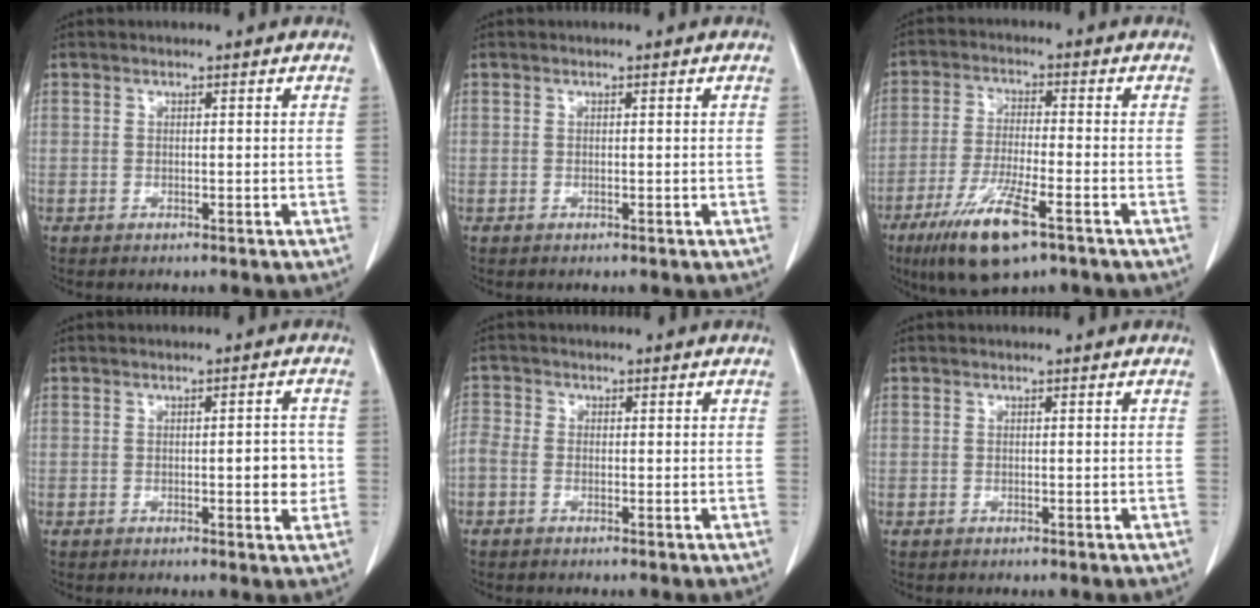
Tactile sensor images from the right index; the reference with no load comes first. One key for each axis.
{"total": 0.0}
{"total": 10.9, "fx": -6.2, "fy": 1.8, "fz": 8.8, "tx": -0.175, "ty": -0.025, "tz": -0.107}
{"total": 3.6, "fx": -0.4, "fy": 1.1, "fz": 3.4, "tx": -0.044, "ty": 0.000, "tz": -0.004}
{"total": 2.4, "fx": -0.7, "fy": 1.7, "fz": 1.5, "tx": -0.046, "ty": 0.012, "tz": -0.018}
{"total": 0.0}